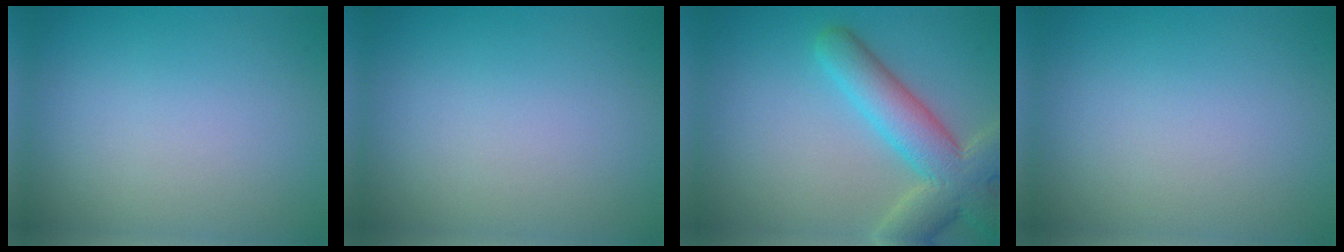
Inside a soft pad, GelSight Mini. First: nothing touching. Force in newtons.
{"total": 0.0}
{"total": 7.1, "press": 7.1, "slide": 0.5}
{"total": 0.0}